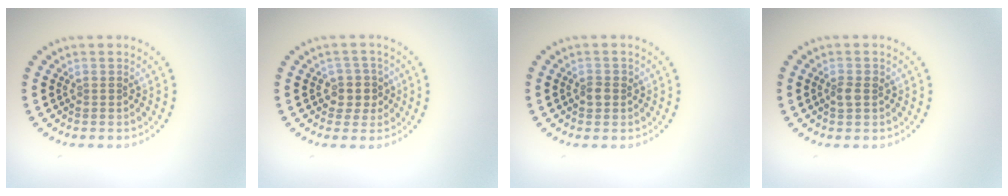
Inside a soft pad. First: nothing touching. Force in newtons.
{"total": 2.6, "press": 2.2, "slide": 1.3}
{"total": 1.3, "press": 1.3, "slide": 0.3}
{"total": 1.4, "press": 1.4, "slide": 0.1}